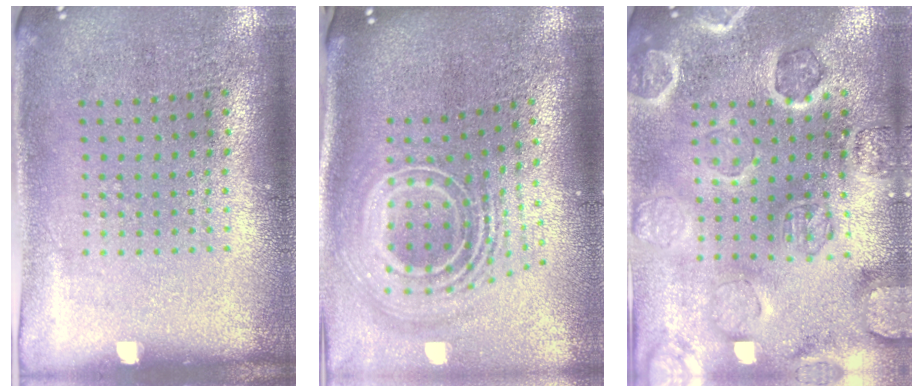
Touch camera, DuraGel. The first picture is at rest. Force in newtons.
{"total": 2.9, "press": 1.9, "slide": 2.2}
{"total": 2.6, "press": 2.6, "slide": 0.3}